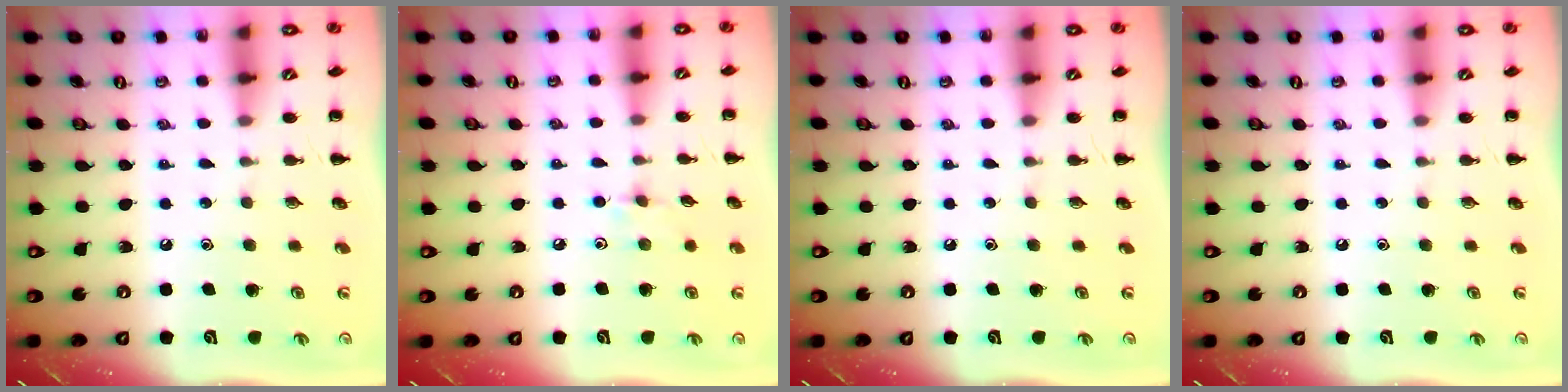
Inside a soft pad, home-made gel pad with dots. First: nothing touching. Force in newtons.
{"total": 5.6, "press": 5.2, "slide": 2.0}
{"total": 0.0}
{"total": 0.0}